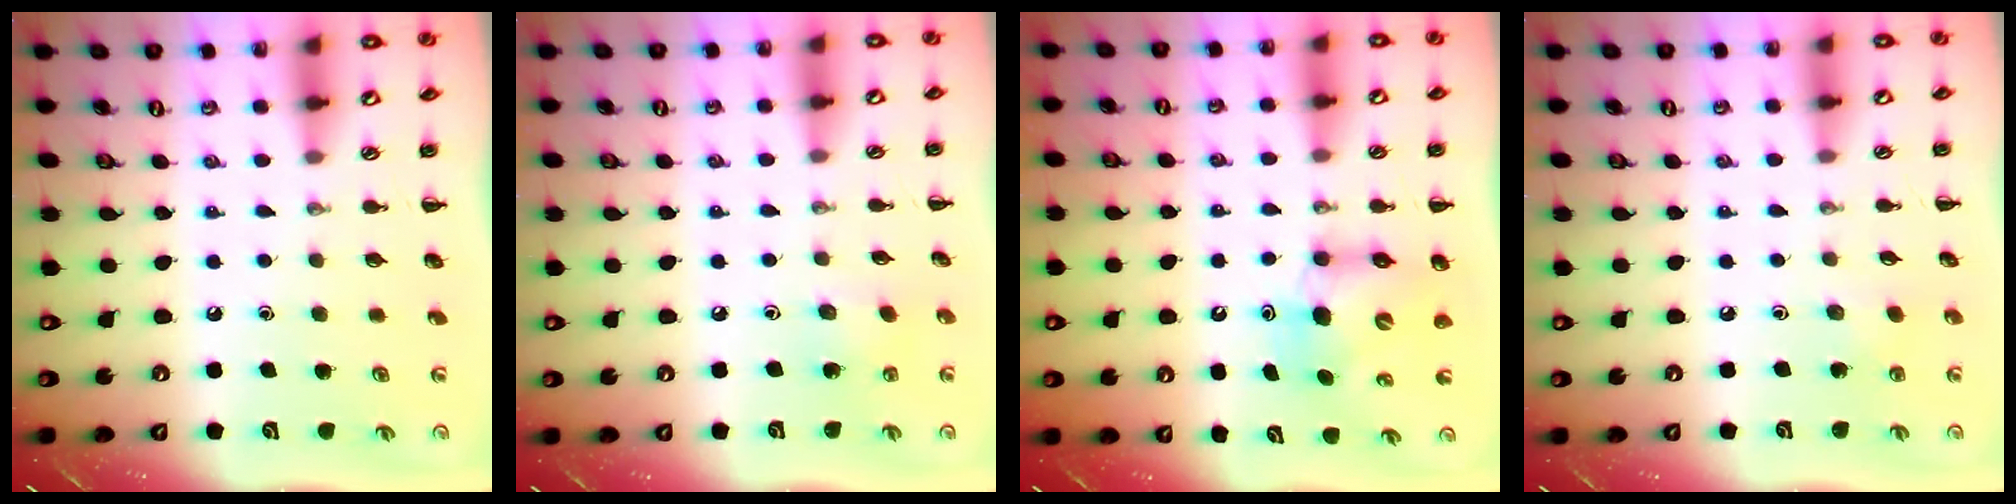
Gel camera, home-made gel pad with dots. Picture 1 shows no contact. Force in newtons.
{"total": 3.5, "press": 3.4, "slide": 0.8}
{"total": 7.6, "press": 7.5, "slide": 1.4}
{"total": 2.6, "press": 2.5, "slide": 0.8}